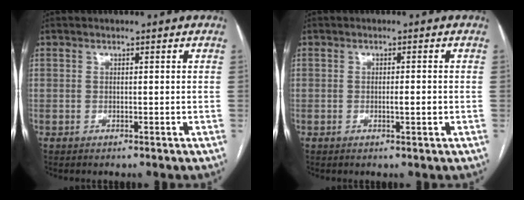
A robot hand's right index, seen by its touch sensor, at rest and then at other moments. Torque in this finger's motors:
{"motor_torque": [0.25, -0.12, 0.20, 0.01]}